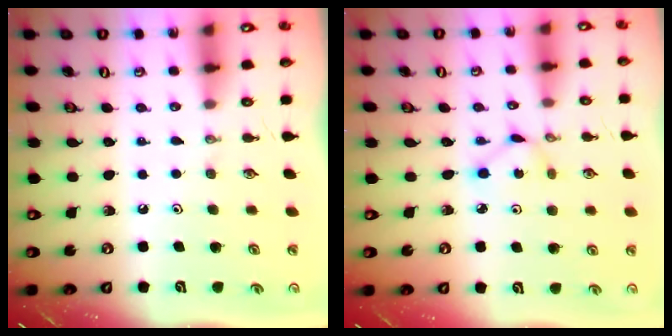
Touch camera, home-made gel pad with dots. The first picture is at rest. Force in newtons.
{"total": 3.0, "press": 3.0, "slide": 0.1}